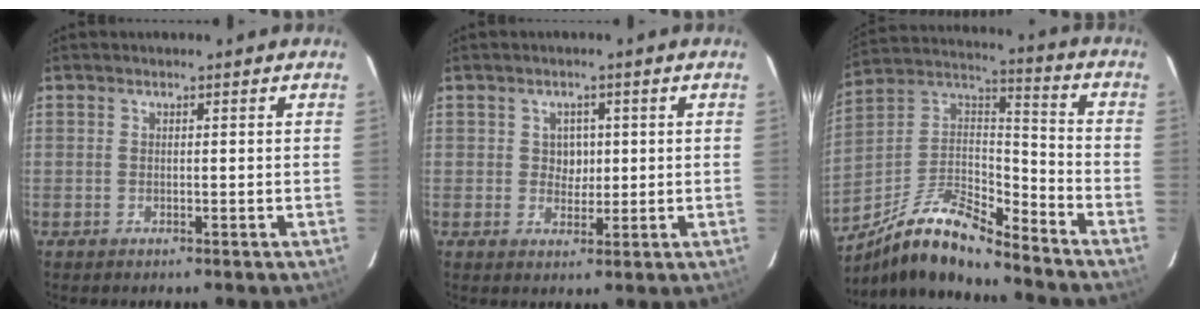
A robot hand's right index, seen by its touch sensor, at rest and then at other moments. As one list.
[{"total": 2.9, "force": [0.5, 2.7, 1.0], "torque": [-0.014, 0.008, 0.007]}, {"total": 16.5, "force": [-12.6, 4.1, 9.9], "torque": [-0.199, 0.005, -0.236]}]